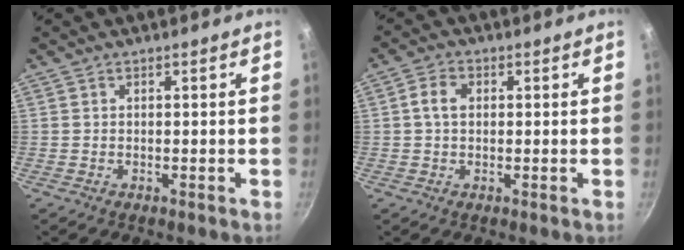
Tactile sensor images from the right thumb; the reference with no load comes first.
{"total": 3.6, "force": [0.5, 2.6, 2.4], "torque": [-0.041, 0.010, 0.003]}